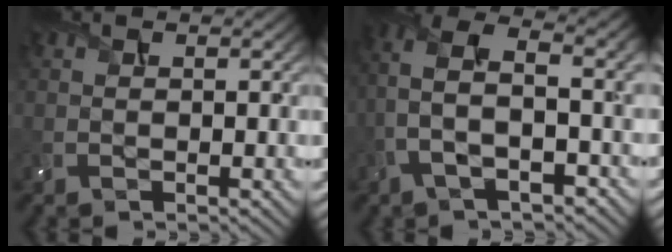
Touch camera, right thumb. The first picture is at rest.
{"total": 7.9, "force": [-1.2, 4.0, 6.8], "torque": [-0.158, 0.013, -0.035]}